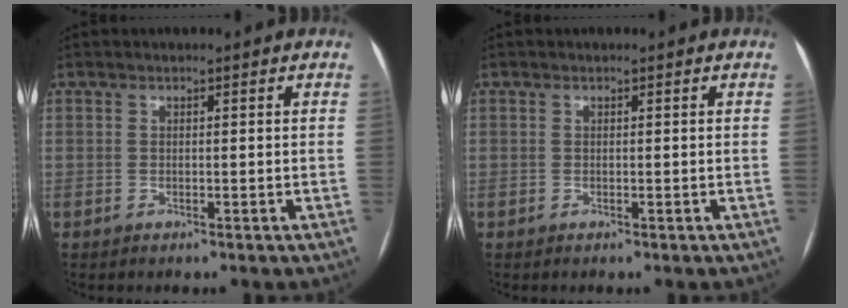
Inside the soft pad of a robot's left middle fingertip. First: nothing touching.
{"total": 0.0}